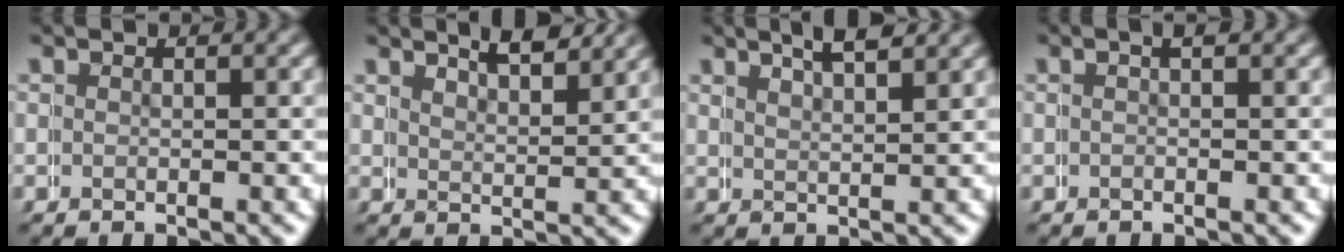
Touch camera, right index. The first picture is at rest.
{"total": 3.5, "force": [3.4, -0.9, 0.2], "torque": [0.000, 0.008, 0.058]}
{"total": 3.3, "force": [3.1, -0.9, 0.8], "torque": [-0.006, 0.011, 0.054]}
{"total": 0.6, "force": [0.4, -0.3, 0.4], "torque": [-0.002, 0.008, 0.004]}